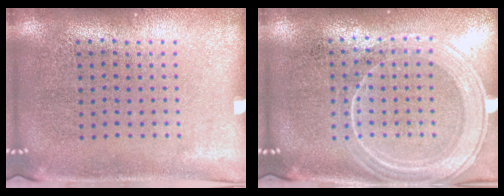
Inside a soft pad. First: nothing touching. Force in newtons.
{"total": 1.9, "press": 1.8, "slide": 0.5}